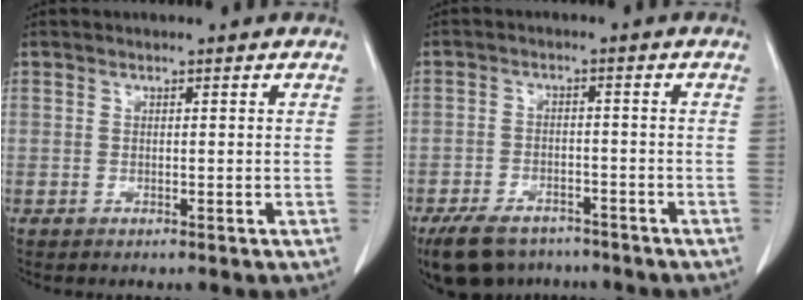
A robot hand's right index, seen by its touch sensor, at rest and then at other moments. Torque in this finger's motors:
{"motor_torque": [0.58, -0.56, 0.27, 0.03]}